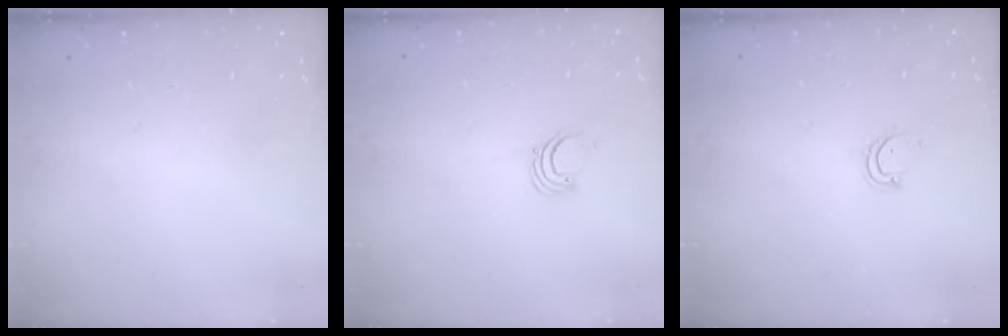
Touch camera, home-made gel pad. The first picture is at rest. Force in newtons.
{"total": 2.2, "press": 2.2, "slide": 0.2}
{"total": 3.9, "press": 3.9, "slide": 0.2}